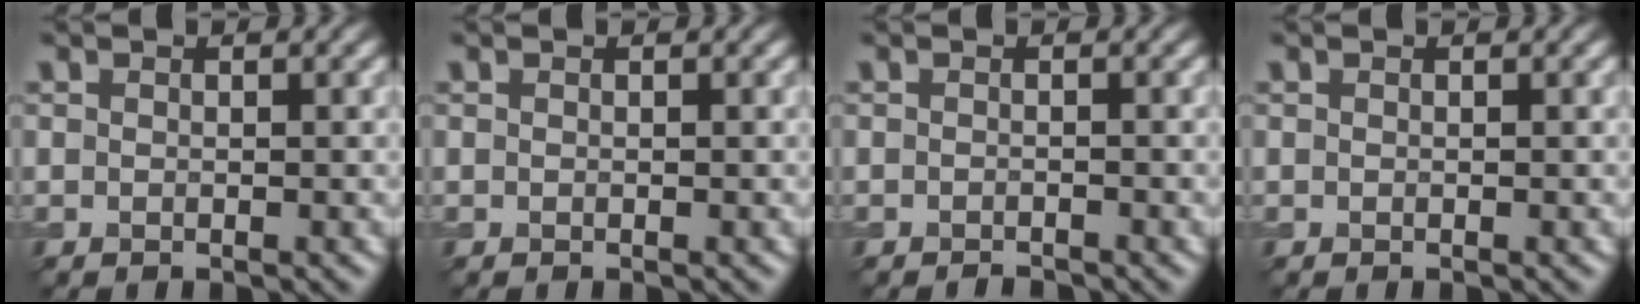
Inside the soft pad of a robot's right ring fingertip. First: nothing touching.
{"total": 0.0}
{"total": 0.8, "force": [-0.7, 0.1, 0.2], "torque": [-0.001, 0.000, -0.014]}
{"total": 0.0}